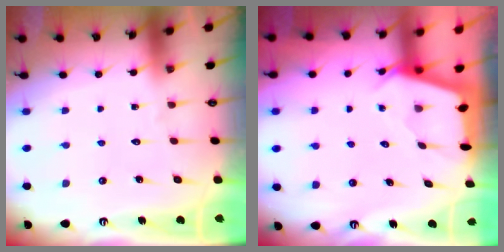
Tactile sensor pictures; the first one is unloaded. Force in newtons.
{"total": 2.4, "press": 2.4, "slide": 0.3}